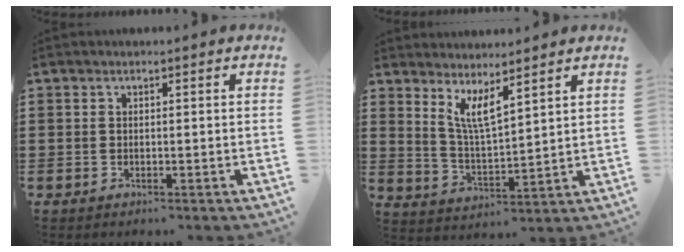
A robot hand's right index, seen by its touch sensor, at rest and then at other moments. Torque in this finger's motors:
{"motor_torque": [-0.10, 0.23, 0.13, 0.03]}